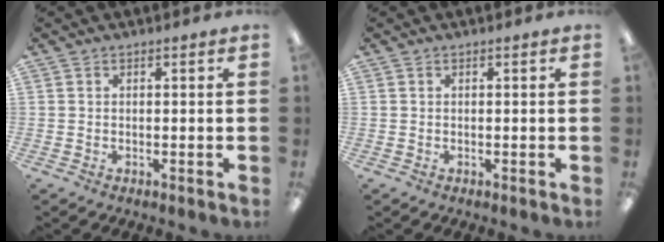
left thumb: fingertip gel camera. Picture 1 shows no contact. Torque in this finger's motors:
{"motor_torque": [-0.04, -0.04, 0.04, -0.03, 0.00]}